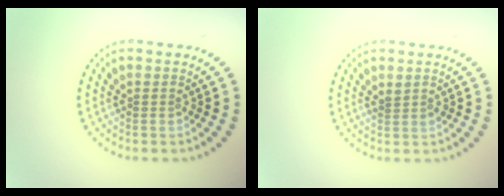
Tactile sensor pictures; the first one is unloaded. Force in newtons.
{"total": 0.9, "press": 0.8, "slide": 0.3}